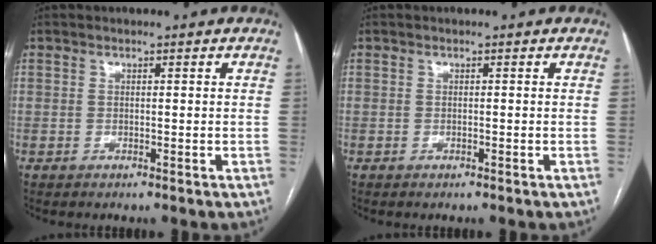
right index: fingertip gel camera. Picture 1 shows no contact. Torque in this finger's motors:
{"motor_torque": [0.02, -0.08, -0.03, -0.01]}